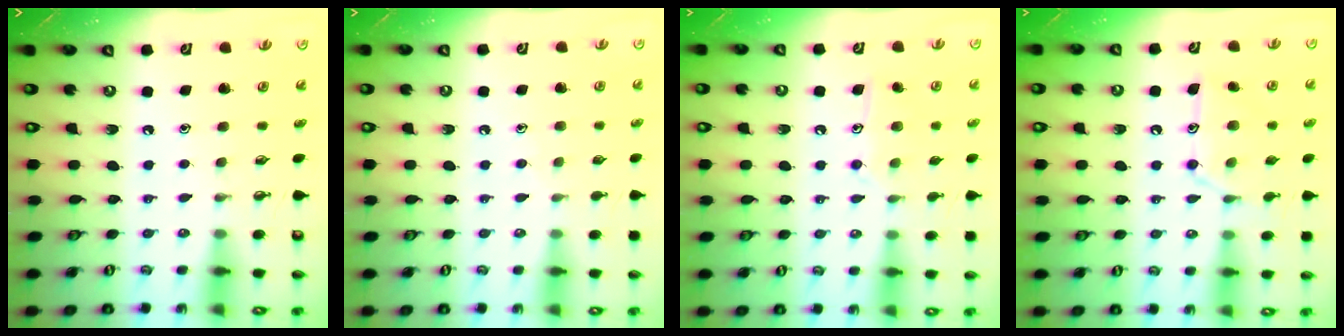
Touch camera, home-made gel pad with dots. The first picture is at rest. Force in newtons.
{"total": 4.3, "press": 4.3, "slide": 0.4}
{"total": 10.3, "press": 10.3, "slide": 0.5}
{"total": 13.7, "press": 13.7, "slide": 1.1}